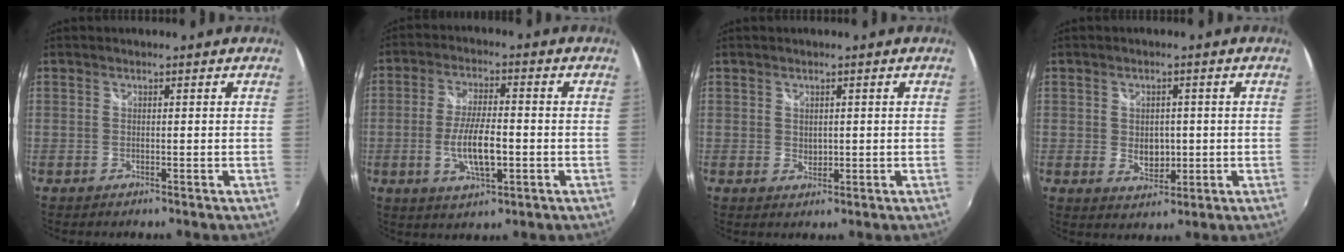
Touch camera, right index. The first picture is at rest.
{"total": 9.1, "force": [-2.2, 2.9, 8.4], "torque": [-0.162, -0.007, -0.037]}
{"total": 1.5, "force": [0.5, 1.3, 0.7], "torque": [-0.006, -0.001, 0.011]}
{"total": 4.9, "force": [-0.3, 3.7, 3.2], "torque": [-0.051, -0.006, 0.001]}